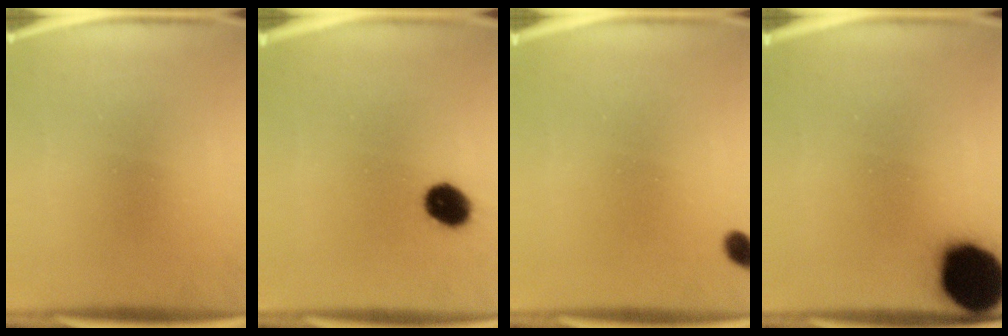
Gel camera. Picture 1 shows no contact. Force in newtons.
{"total": 7.2}
{"total": 2.1}
{"total": 19.6}